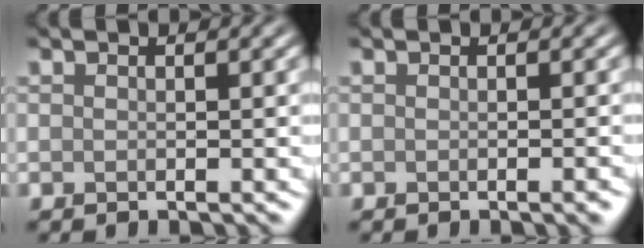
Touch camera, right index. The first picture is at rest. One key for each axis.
{"total": 1.0, "fx": -0.4, "fy": 0.2, "fz": 0.9, "tx": -0.008, "ty": 0.001, "tz": -0.006}